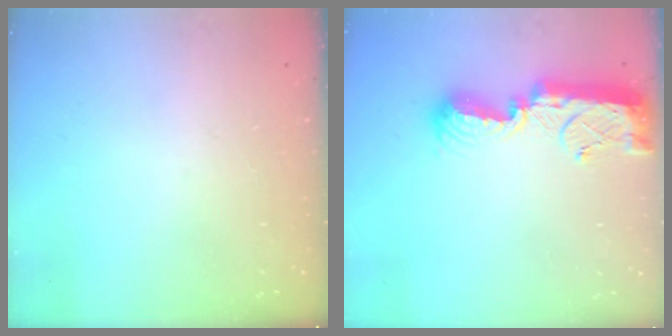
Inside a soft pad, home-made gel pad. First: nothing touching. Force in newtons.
{"total": 11.9, "press": 11.9, "slide": 0.5}